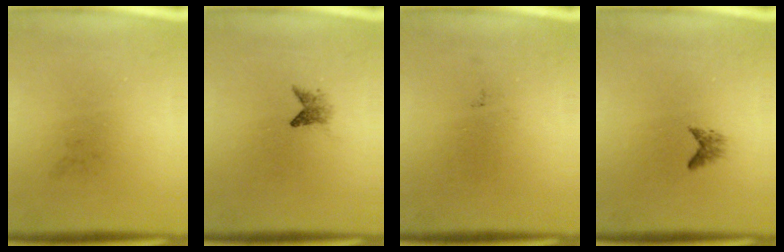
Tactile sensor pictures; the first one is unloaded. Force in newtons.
{"total": 1.6}
{"total": 0.0}
{"total": 1.1}